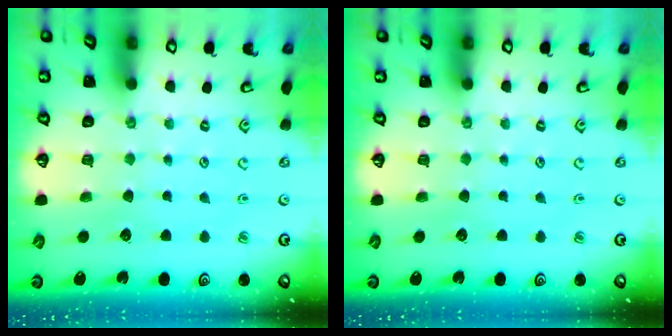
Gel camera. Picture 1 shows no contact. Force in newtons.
{"total": 0.0}